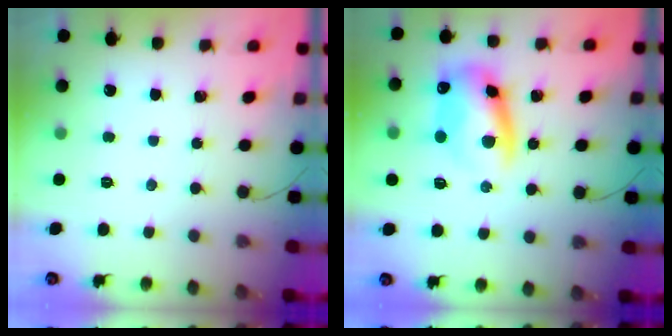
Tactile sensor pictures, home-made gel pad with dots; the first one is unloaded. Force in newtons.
{"total": 11.1, "press": 11.0, "slide": 1.7}